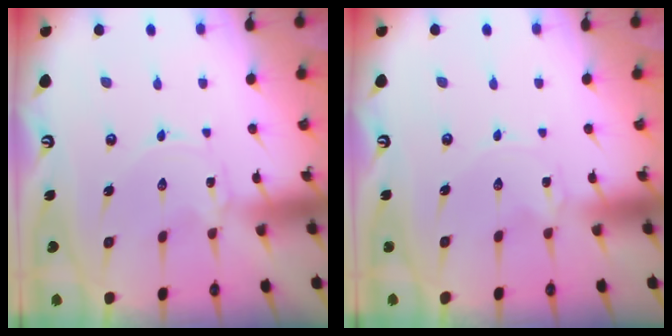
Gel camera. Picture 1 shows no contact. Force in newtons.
{"total": 0.0}